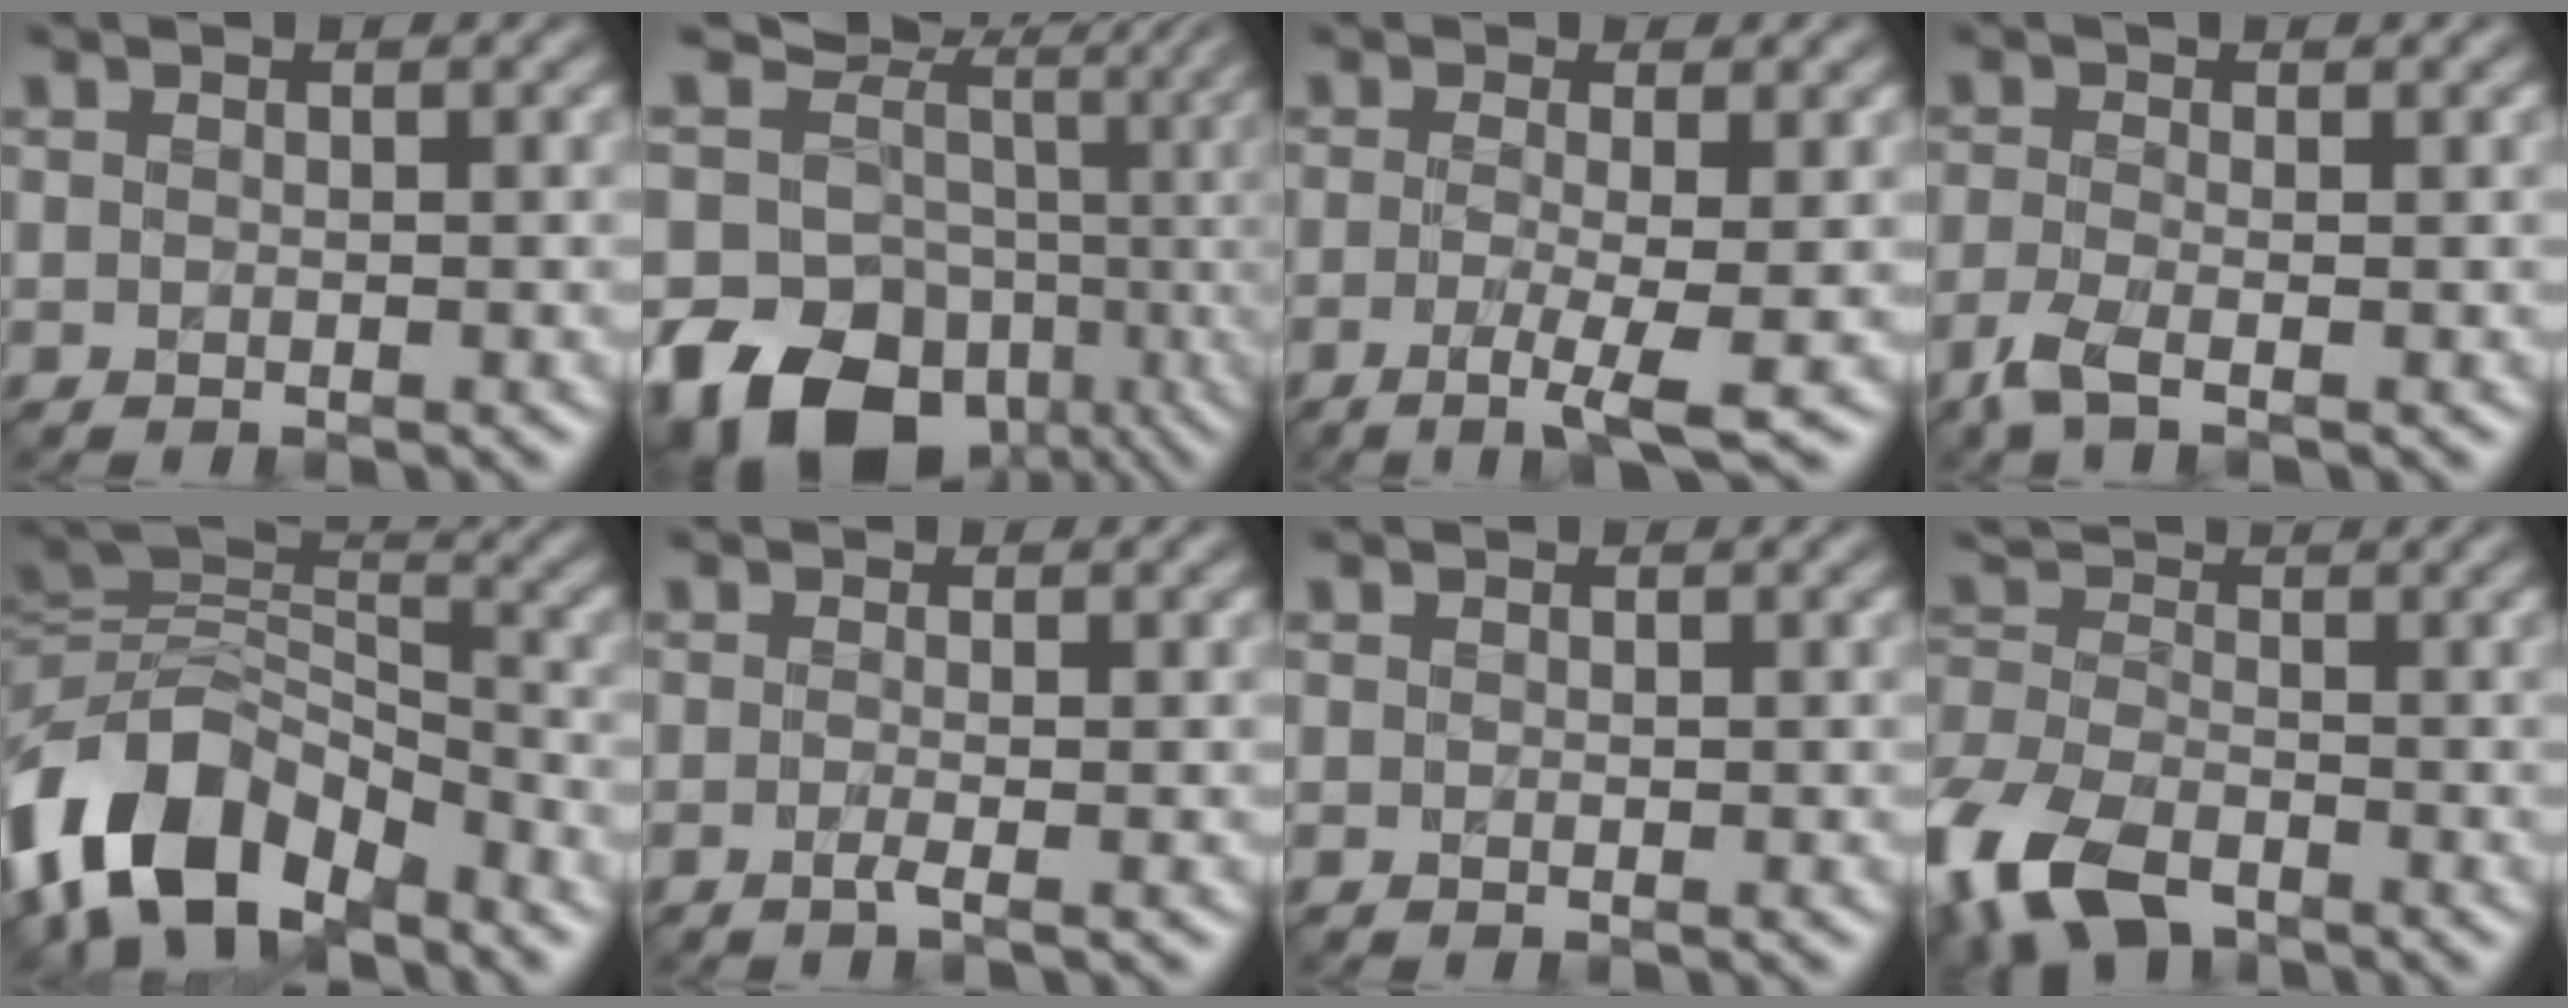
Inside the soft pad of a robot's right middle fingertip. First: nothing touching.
{"total": 14.1, "force": [-2.0, 11.8, 7.6], "torque": [-0.137, -0.016, -0.010]}
{"total": 4.1, "force": [-1.2, 0.8, 3.9], "torque": [-0.071, -0.012, -0.024]}
{"total": 3.2, "force": [-1.6, 0.8, 2.6], "torque": [-0.057, -0.014, -0.044]}
{"total": 12.0, "force": [-6.4, 7.1, 7.4], "torque": [-0.132, 0.005, -0.128]}
{"total": 1.4, "force": [-0.4, 0.4, 1.3], "torque": [-0.022, -0.008, -0.010]}
{"total": 0.0}
{"total": 9.5, "force": [-5.3, 5.3, 5.8], "torque": [-0.145, -0.024, -0.114]}